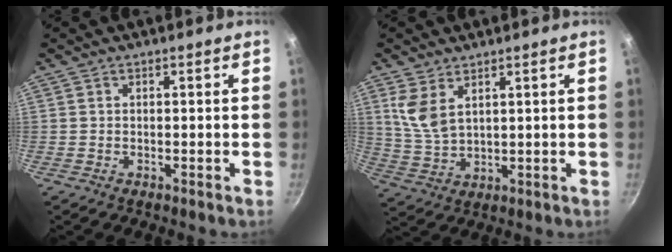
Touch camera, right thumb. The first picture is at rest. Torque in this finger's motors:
{"motor_torque": [-0.40, 0.48, 0.52, -0.19, 0.04]}